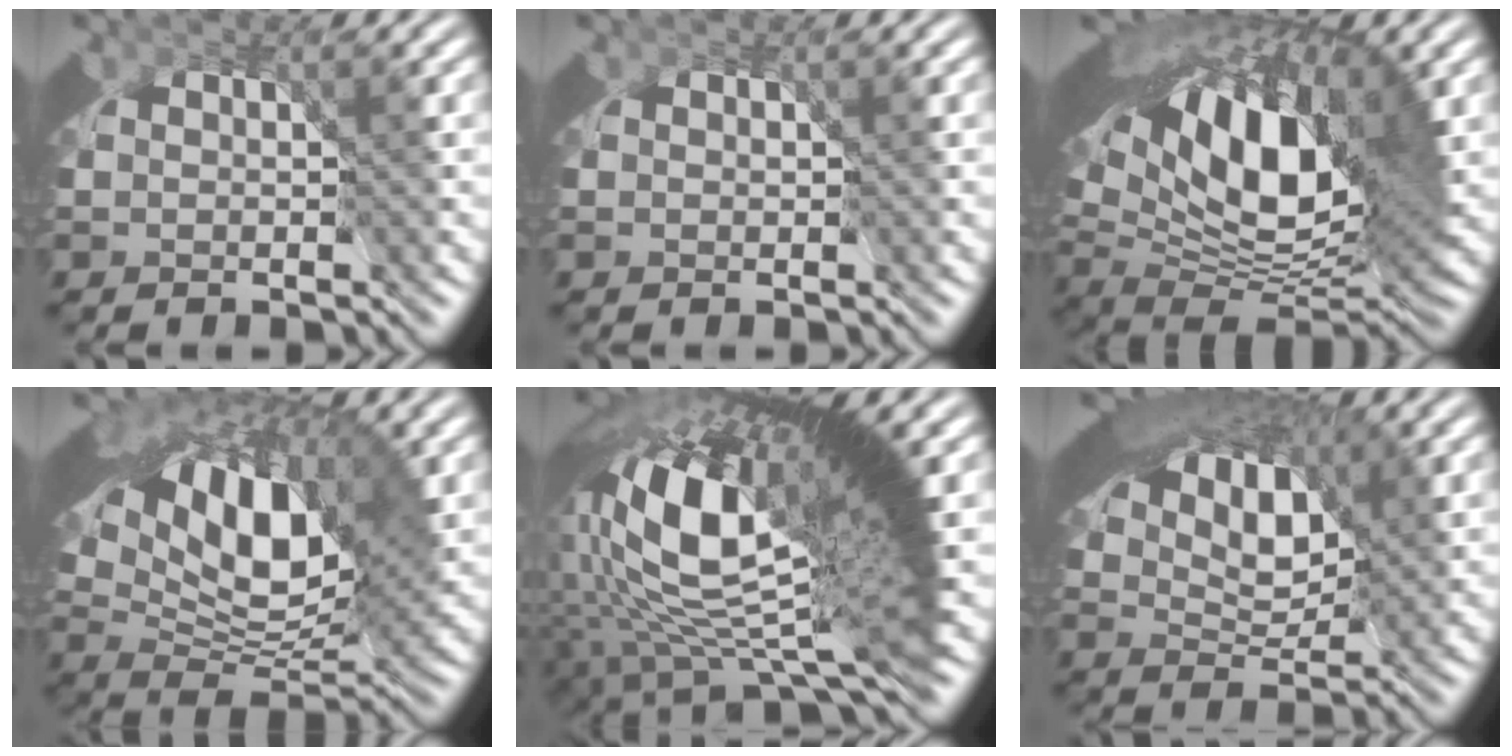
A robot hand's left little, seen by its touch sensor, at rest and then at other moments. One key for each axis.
{"total": 0.5, "fx": 0.1, "fy": 0.5, "fz": 0.2, "tx": -0.004, "ty": -0.006, "tz": 0.004}
{"total": 14.1, "fx": 0.8, "fy": 7.8, "fz": 11.7, "tx": -0.196, "ty": -0.030, "tz": 0.029}
{"total": 10.0, "fx": 0.6, "fy": 5.9, "fz": 8.0, "tx": -0.126, "ty": -0.019, "tz": 0.019}
{"total": 22.3, "fx": -0.2, "fy": 9.2, "fz": 20.3, "tx": -0.289, "ty": -0.004, "tz": 0.002}
{"total": 6.7, "fx": 2.2, "fy": 3.8, "fz": 5.1, "tx": -0.069, "ty": -0.011, "tz": 0.041}